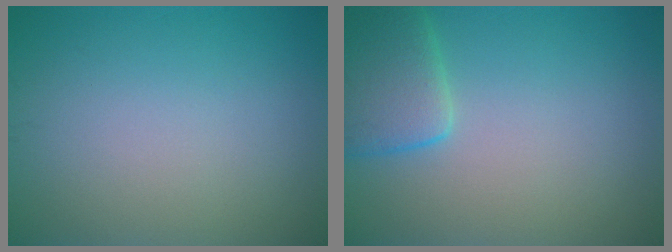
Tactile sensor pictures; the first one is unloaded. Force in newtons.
{"total": 4.1, "press": 4.1, "slide": 0.4}